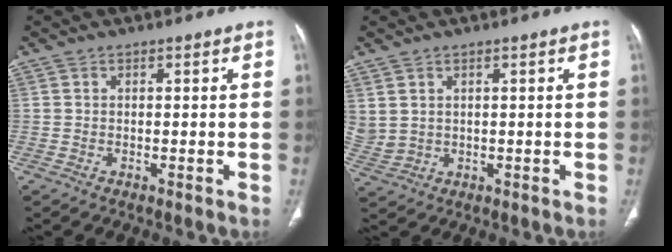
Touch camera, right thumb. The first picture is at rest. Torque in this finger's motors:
{"motor_torque": [1.02, 1.95, 0.39, -0.13, 0.46]}